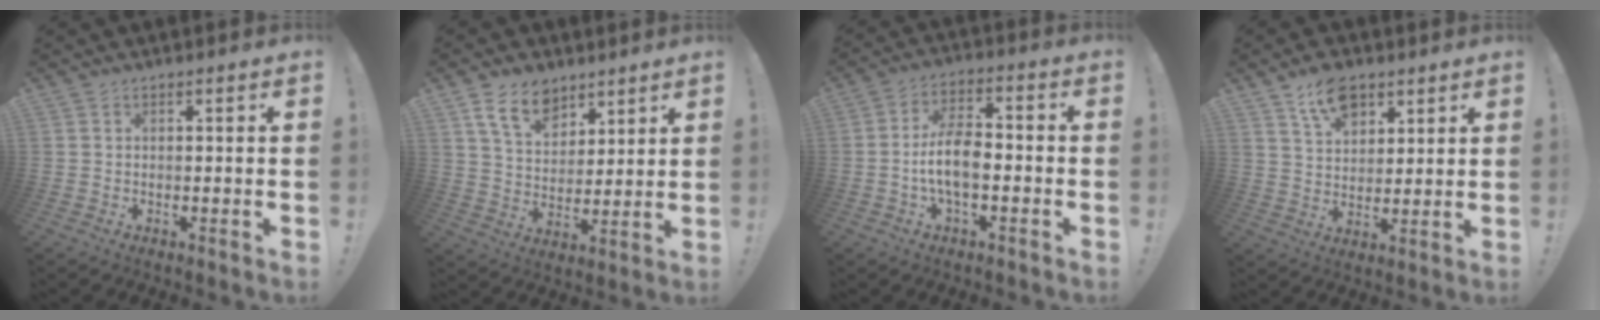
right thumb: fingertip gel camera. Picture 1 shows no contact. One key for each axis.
{"total": 11.4, "fx": 7.6, "fy": 6.9, "fz": 5.0, "tx": -0.090, "ty": -0.039, "tz": 0.147}
{"total": 9.9, "fx": -2.5, "fy": 4.5, "fz": 8.4, "tx": -0.169, "ty": 0.005, "tz": -0.045}
{"total": 10.0, "fx": 6.6, "fy": 4.9, "fz": 5.6, "tx": -0.099, "ty": -0.025, "tz": 0.123}